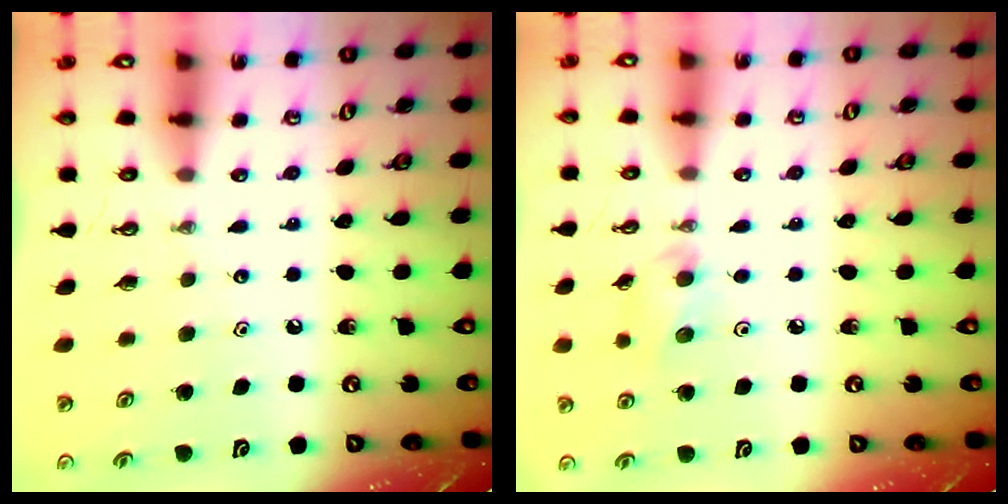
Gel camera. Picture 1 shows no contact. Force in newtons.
{"total": 6.4, "press": 6.3, "slide": 1.1}